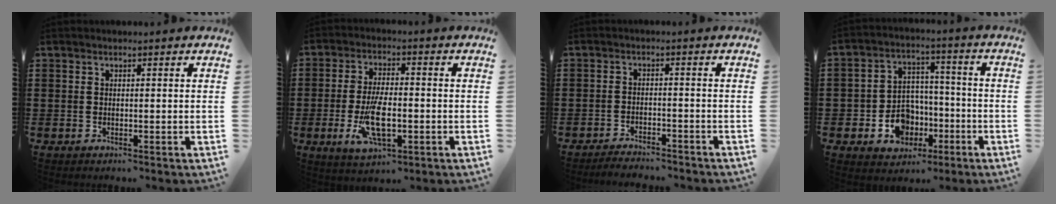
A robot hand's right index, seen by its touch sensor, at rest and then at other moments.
{"total": 8.6, "force": [-2.2, 3.3, 7.7], "torque": [-0.167, -0.014, -0.039]}
{"total": 2.7, "force": [-2.7, 0.2, 0.0], "torque": [-0.007, 0.001, -0.057]}
{"total": 7.3, "force": [-3.0, 6.2, 2.6], "torque": [-0.063, 0.023, -0.046]}